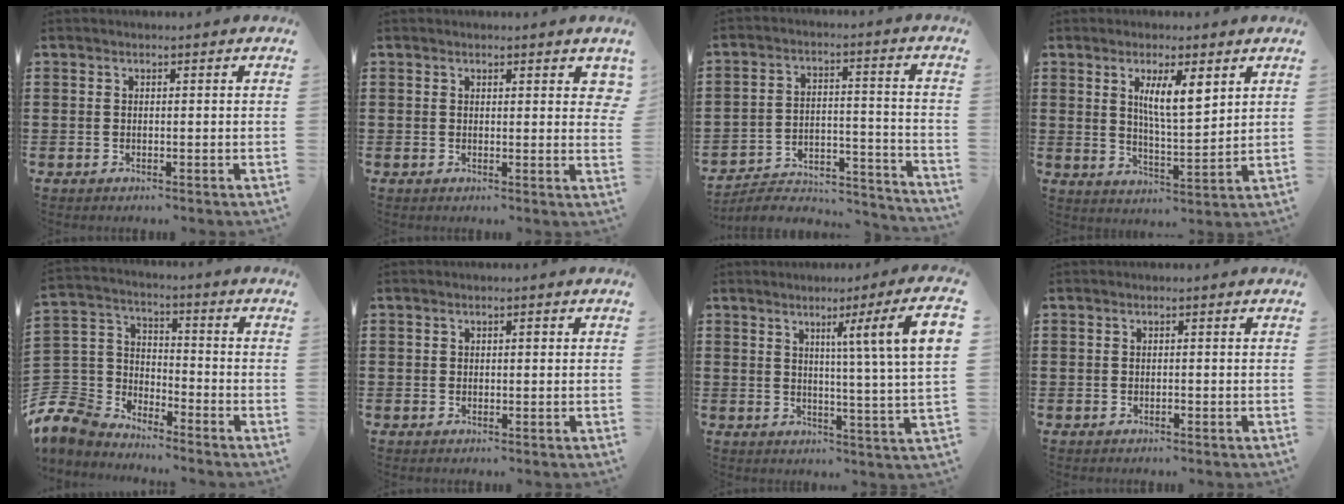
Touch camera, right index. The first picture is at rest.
{"total": 1.3, "force": [1.0, 0.6, 0.7], "torque": [0.000, -0.002, 0.015]}
{"total": 4.6, "force": [-4.3, 1.3, 1.1], "torque": [-0.021, 0.005, -0.089]}
{"total": 6.8, "force": [3.1, 1.6, 5.8], "torque": [-0.115, 0.002, 0.050]}
{"total": 6.6, "force": [-5.0, 4.2, 0.8], "torque": [-0.077, -0.008, -0.113]}
{"total": 0.7, "force": [0.1, 0.4, 0.6], "torque": [-0.012, 0.003, 0.001]}
{"total": 8.6, "force": [3.3, -1.5, 7.8], "torque": [-0.129, -0.013, 0.042]}
{"total": 0.0}